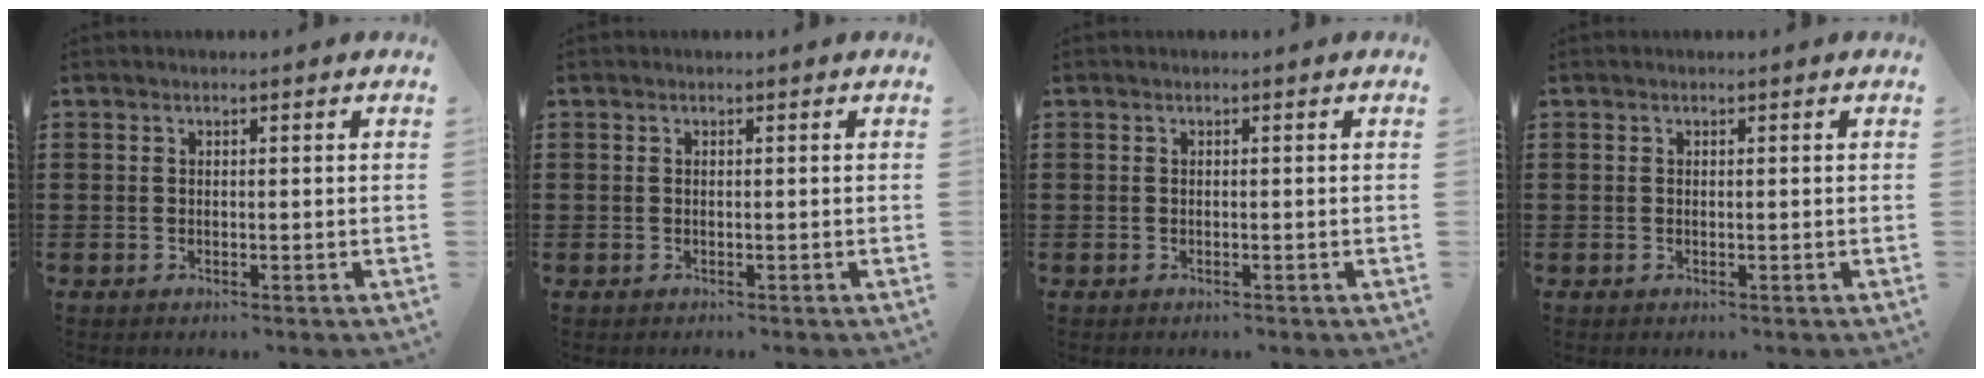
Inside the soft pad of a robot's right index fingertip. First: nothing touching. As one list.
[{"total": 0.0}, {"total": 0.0}, {"total": 0.0}]